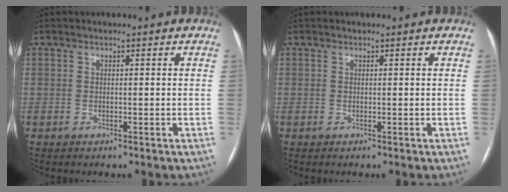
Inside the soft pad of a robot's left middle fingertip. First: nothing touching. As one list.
[{"total": 0.0}]